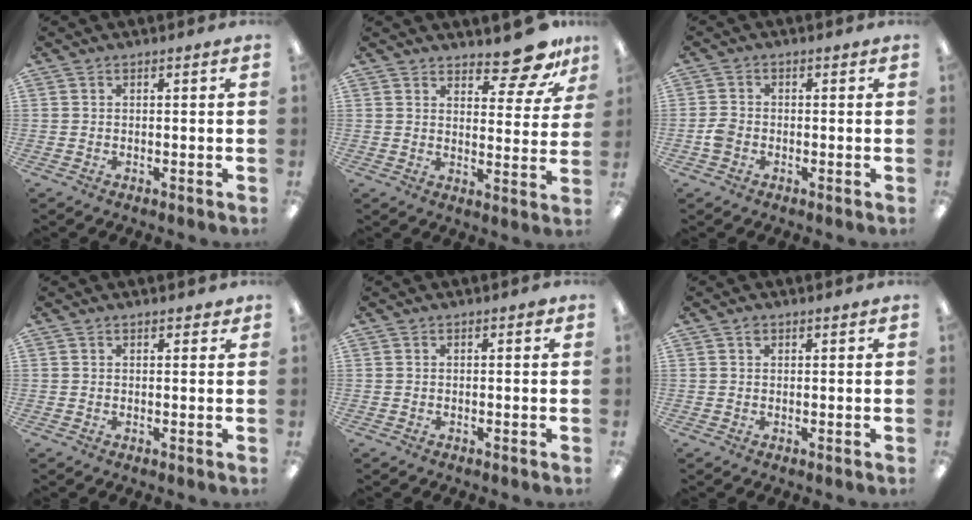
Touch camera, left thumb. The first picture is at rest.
{"total": 10.6, "force": [8.8, 3.0, 5.0], "torque": [-0.052, -0.066, 0.152]}
{"total": 3.0, "force": [-1.1, 2.4, 1.5], "torque": [-0.023, 0.007, -0.020]}
{"total": 1.4, "force": [1.1, 0.6, 0.6], "torque": [-0.004, -0.002, 0.017]}
{"total": 0.7, "force": [0.3, 0.3, 0.5], "torque": [-0.009, 0.002, 0.005]}
{"total": 1.1, "force": [0.7, 0.6, 0.5], "torque": [-0.004, -0.003, 0.012]}